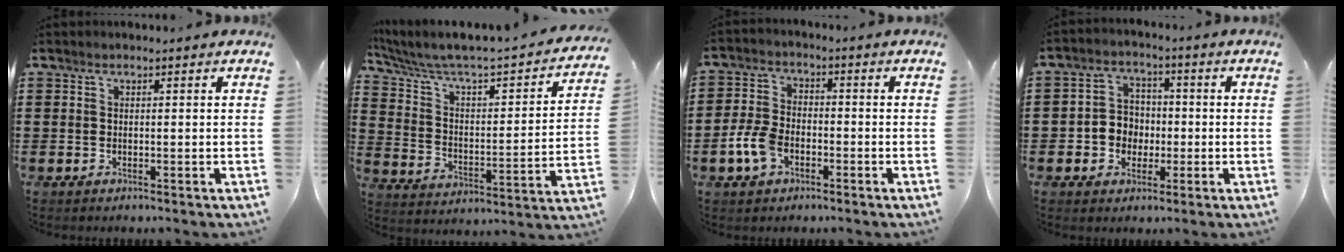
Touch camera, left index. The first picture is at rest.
{"total": 4.0, "force": [3.0, 1.2, 2.3], "torque": [-0.065, -0.038, 0.040]}
{"total": 6.1, "force": [-2.4, 3.6, 4.2], "torque": [-0.107, 0.001, -0.051]}
{"total": 5.2, "force": [-1.1, 4.9, 1.4], "torque": [-0.043, 0.018, -0.022]}